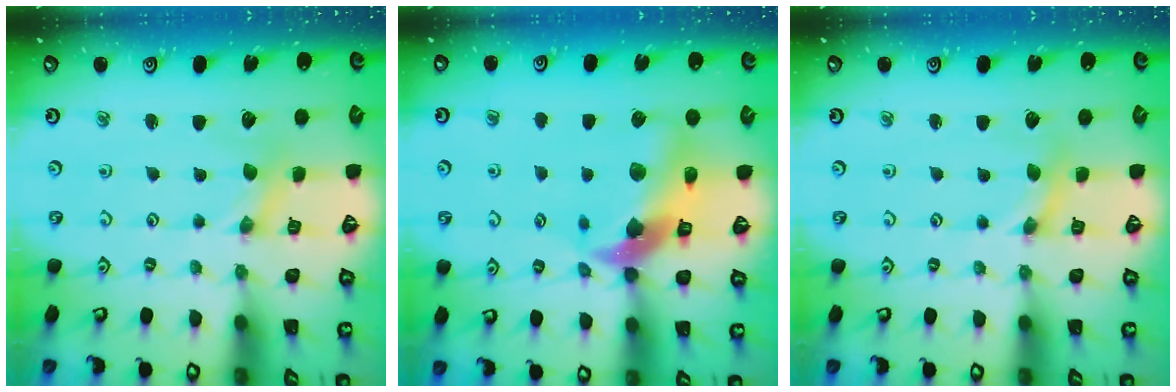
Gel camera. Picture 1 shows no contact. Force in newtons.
{"total": 13.7, "press": 13.6, "slide": 2.1}
{"total": 1.1, "press": 1.1, "slide": 0.2}